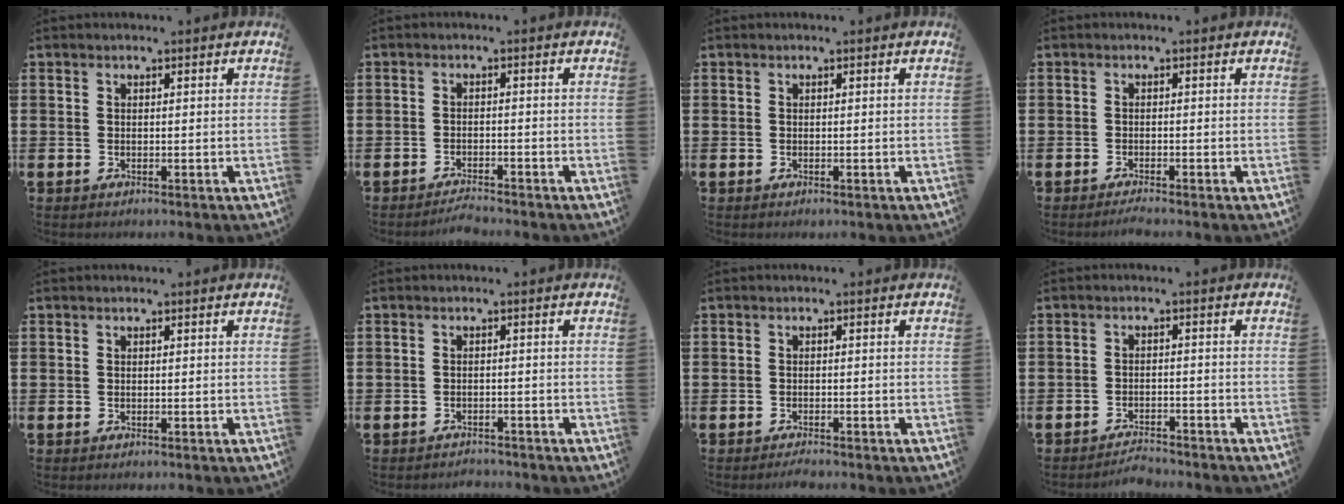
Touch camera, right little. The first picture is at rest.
{"total": 1.7, "force": [-1.7, 0.0, 0.3], "torque": [-0.008, 0.004, -0.033]}
{"total": 0.0}
{"total": 1.0, "force": [-0.8, 0.0, 0.5], "torque": [-0.009, -0.002, -0.016]}
{"total": 0.0}
{"total": 1.2, "force": [-1.2, 0.1, -0.2], "torque": [-0.001, 0.004, -0.027]}
{"total": 0.9, "force": [-0.8, 0.0, 0.3], "torque": [-0.008, -0.002, -0.016]}
{"total": 2.2, "force": [-2.2, 0.1, 0.2], "torque": [-0.009, 0.004, -0.045]}